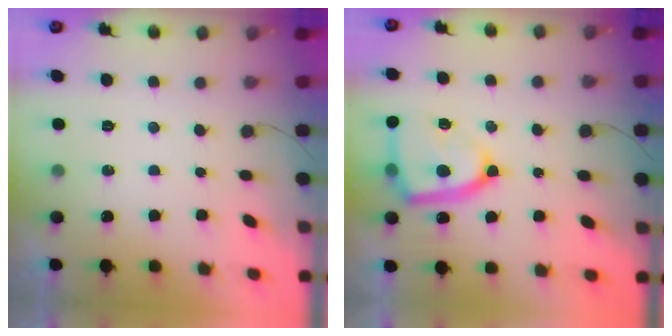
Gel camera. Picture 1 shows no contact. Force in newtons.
{"total": 16.9, "press": 16.8, "slide": 1.7}